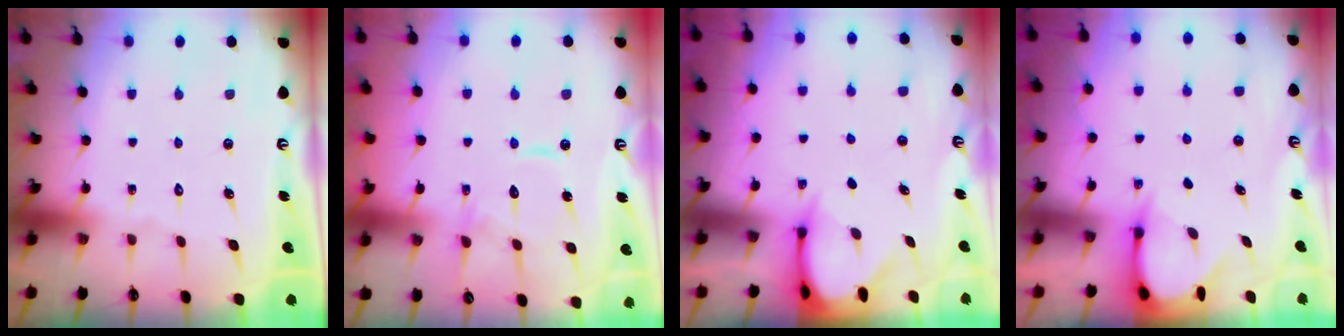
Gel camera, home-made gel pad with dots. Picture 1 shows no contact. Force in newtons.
{"total": 12.0, "press": 12.0, "slide": 1.1}
{"total": 3.3, "press": 3.3, "slide": 0.3}
{"total": 3.9, "press": 3.8, "slide": 0.4}